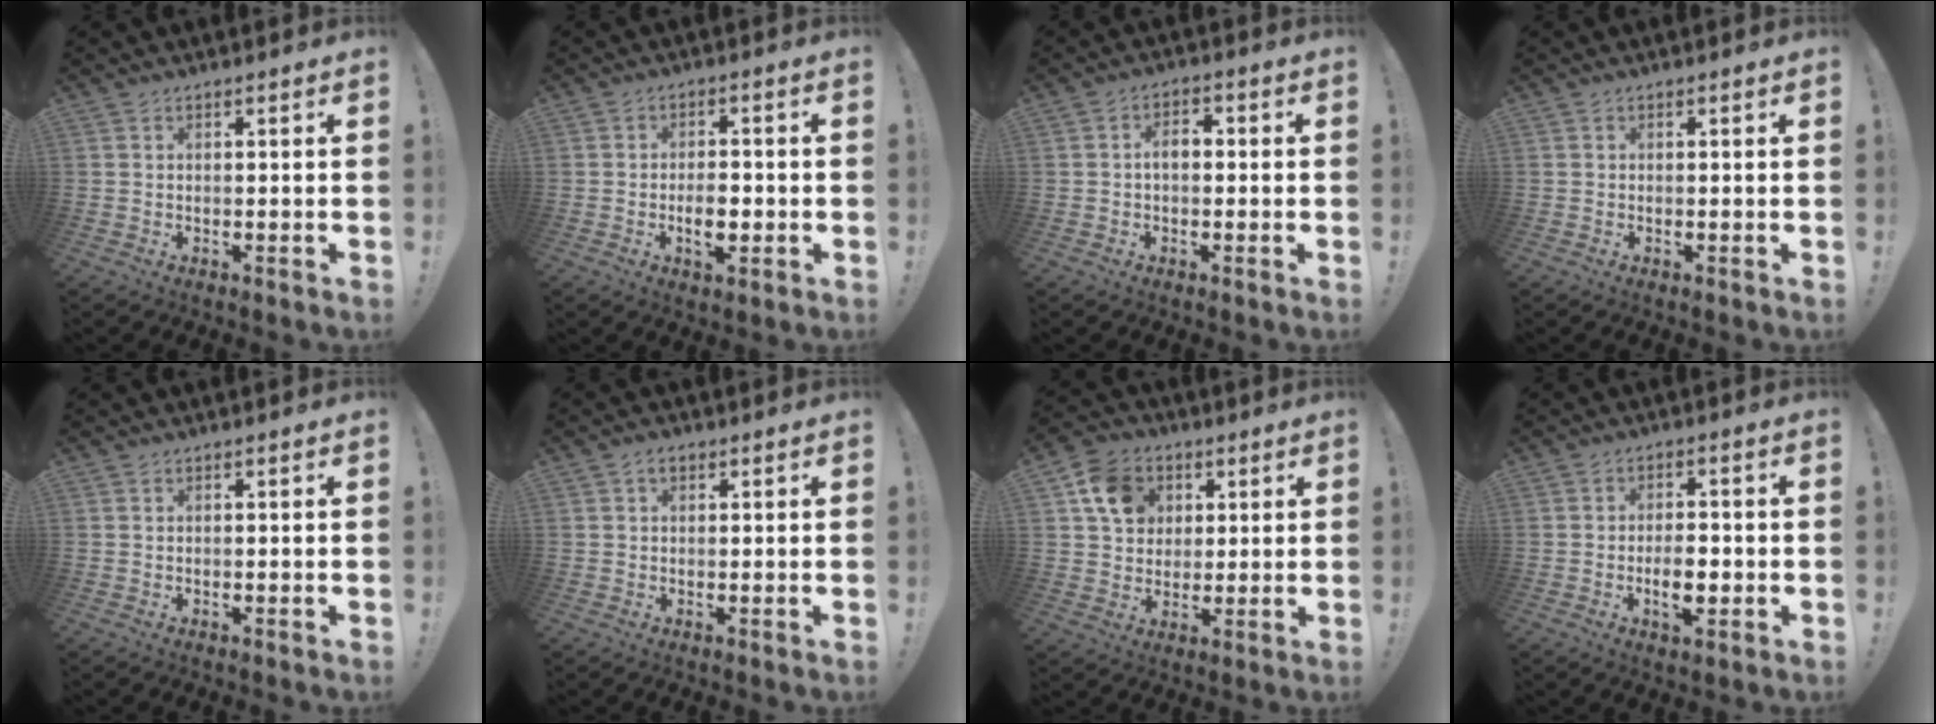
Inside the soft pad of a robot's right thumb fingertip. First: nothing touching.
{"total": 5.9, "force": [-1.7, 2.9, 4.8], "torque": [-0.077, -0.001, -0.033]}
{"total": 4.3, "force": [-0.3, 2.4, 3.6], "torque": [-0.053, 0.007, -0.012]}
{"total": 0.0}
{"total": 0.0}
{"total": 2.4, "force": [1.1, 1.4, 1.6], "torque": [-0.028, 0.003, 0.018]}
{"total": 11.9, "force": [4.4, 9.9, 5.1], "torque": [-0.075, -0.007, 0.090]}
{"total": 6.5, "force": [-1.9, 3.0, 5.5], "torque": [-0.088, 0.001, -0.036]}